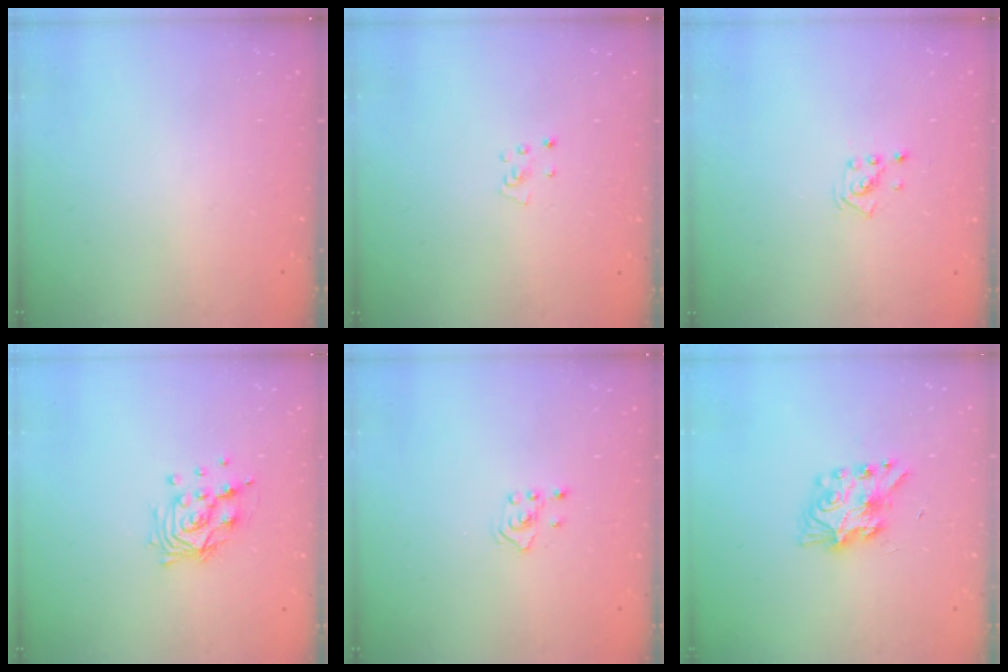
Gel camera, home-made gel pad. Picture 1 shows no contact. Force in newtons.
{"total": 3.1, "press": 3.1, "slide": 0.3}
{"total": 1.9, "press": 1.9, "slide": 0.1}
{"total": 10.6, "press": 10.5, "slide": 1.0}
{"total": 2.4, "press": 2.2, "slide": 0.8}
{"total": 8.2, "press": 8.1, "slide": 0.3}